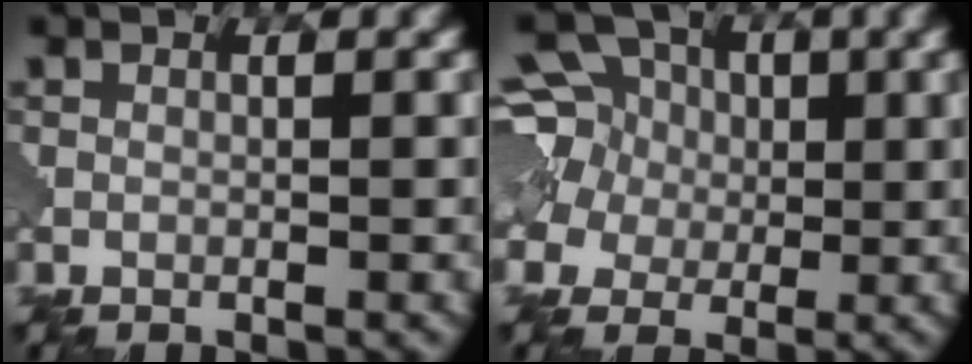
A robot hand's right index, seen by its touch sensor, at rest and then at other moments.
{"total": 8.1, "force": [2.9, 6.8, 3.1], "torque": [-0.081, 0.029, 0.026]}